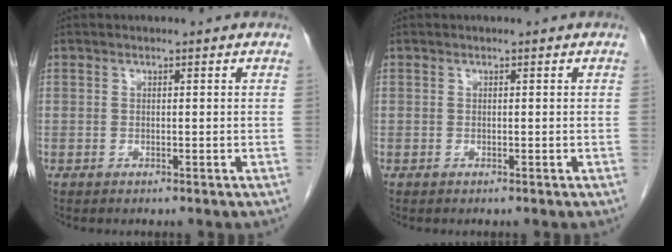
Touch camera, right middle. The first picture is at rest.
{"total": 0.0}